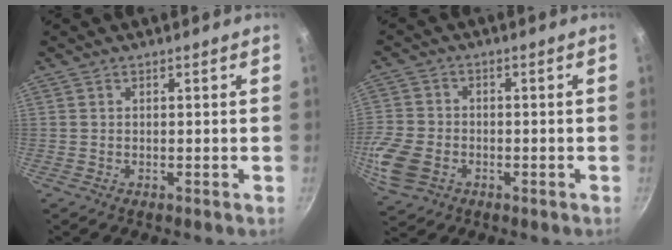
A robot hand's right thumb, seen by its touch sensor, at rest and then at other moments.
{"total": 11.6, "force": [-3.5, 8.9, 6.6], "torque": [-0.158, 0.016, -0.068]}